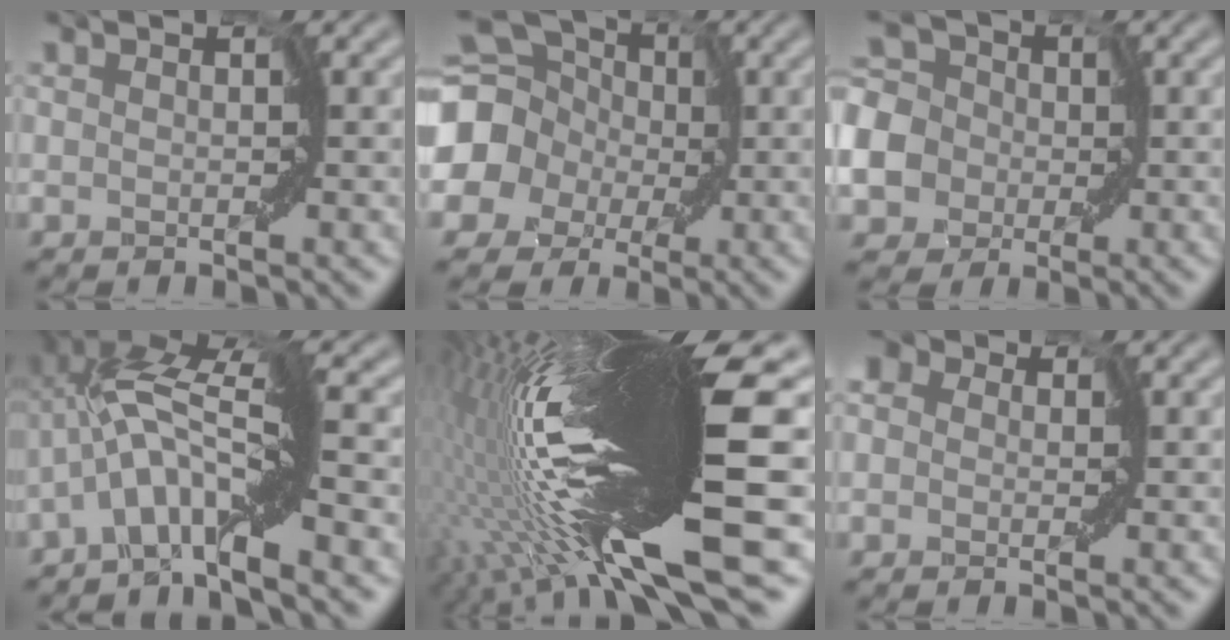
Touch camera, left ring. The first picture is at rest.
{"total": 14.9, "force": [-0.2, 13.5, 6.3], "torque": [-0.149, 0.001, -0.043]}
{"total": 9.4, "force": [-0.6, 7.9, 5.0], "torque": [-0.118, 0.002, -0.037]}
{"total": 8.0, "force": [-2.0, 1.8, 7.6], "torque": [-0.131, 0.020, -0.041]}
{"total": 17.3, "force": [-0.4, 2.7, 17.1], "torque": [-0.293, -0.002, -0.010]}
{"total": 4.8, "force": [1.4, 3.8, 2.5], "torque": [-0.025, 0.021, -0.026]}